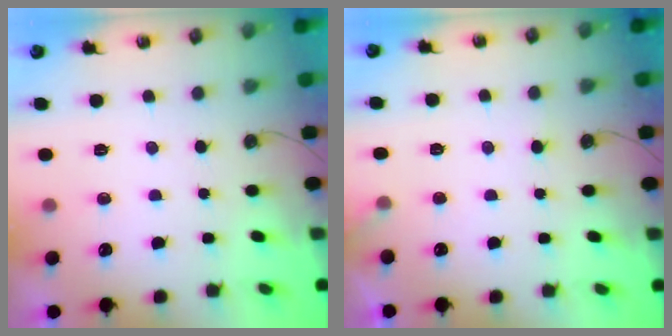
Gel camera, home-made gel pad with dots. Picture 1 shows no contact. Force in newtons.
{"total": 5.7, "press": 5.7, "slide": 0.5}